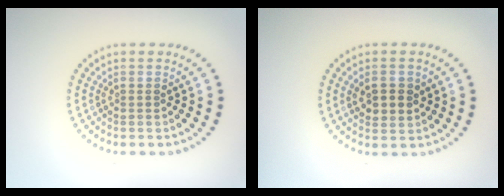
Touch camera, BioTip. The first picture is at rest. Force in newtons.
{"total": 2.7, "press": 2.6, "slide": 0.6}